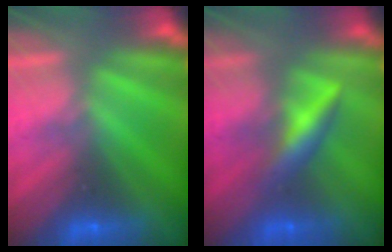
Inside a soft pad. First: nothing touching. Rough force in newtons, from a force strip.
{"total": 2.5}